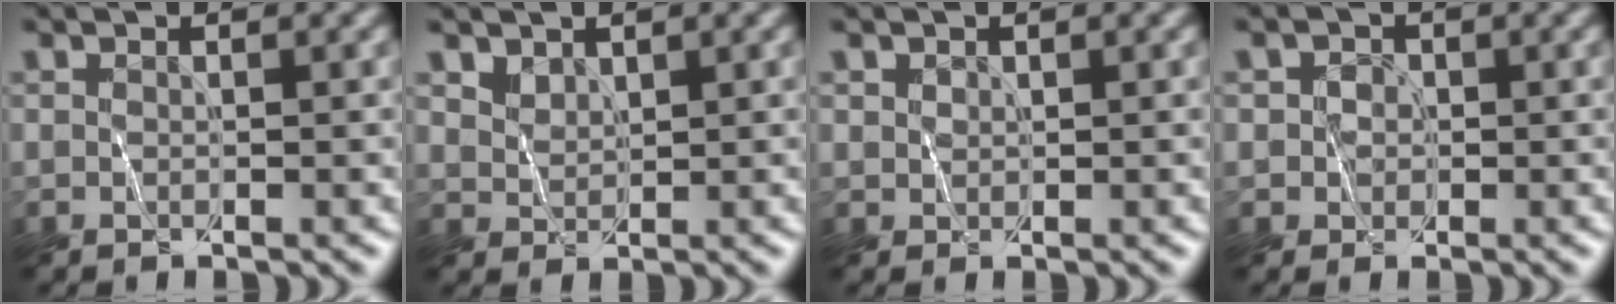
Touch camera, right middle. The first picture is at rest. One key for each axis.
{"total": 1.8, "fx": 1.6, "fy": 0.8, "fz": 0.1, "tx": -0.009, "ty": -0.010, "tz": 0.043}
{"total": 0.9, "fx": 0.7, "fy": 0.5, "fz": -0.2, "tx": 0.008, "ty": -0.001, "tz": 0.013}
{"total": 1.8, "fx": 0.5, "fy": 1.7, "fz": 0.2, "tx": 0.021, "ty": 0.007, "tz": -0.003}